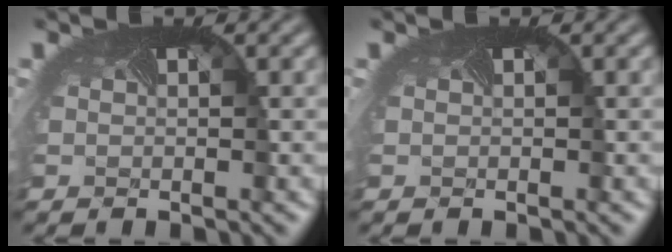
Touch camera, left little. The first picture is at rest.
{"total": 0.0}